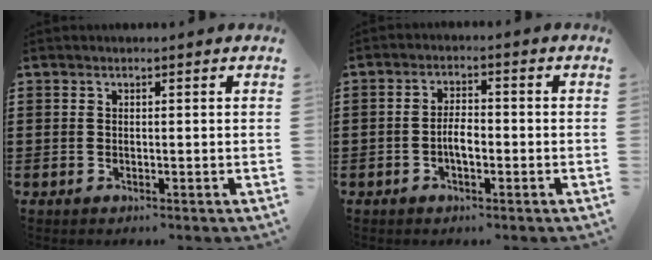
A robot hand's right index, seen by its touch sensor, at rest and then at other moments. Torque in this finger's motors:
{"motor_torque": [2.14, 0.00, 0.19, 0.06]}